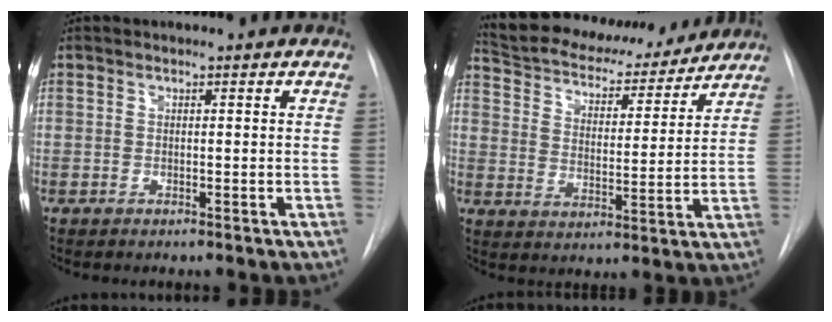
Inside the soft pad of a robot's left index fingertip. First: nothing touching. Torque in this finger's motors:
{"motor_torque": [0.95, -1.19, -0.02, 0.02]}